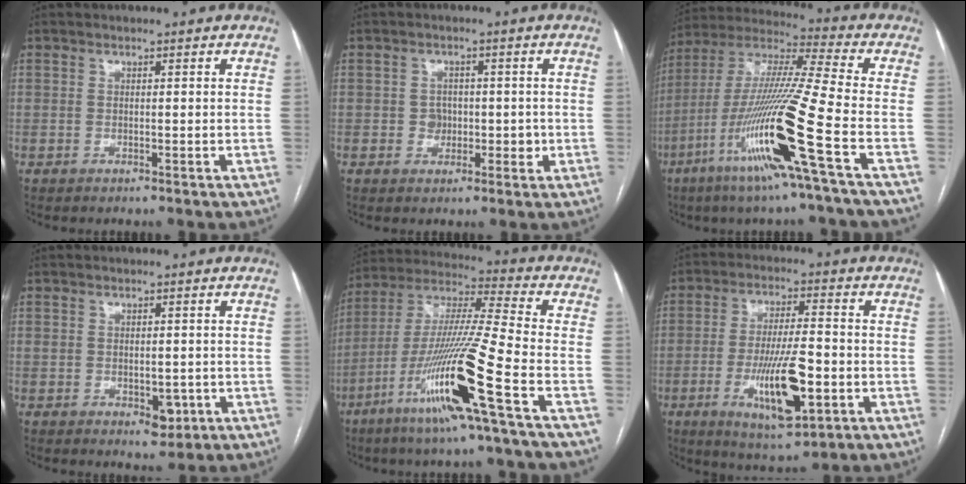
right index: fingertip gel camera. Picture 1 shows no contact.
{"total": 3.1, "force": [-0.3, 2.7, 1.6], "torque": [-0.014, 0.006, -0.003]}
{"total": 19.6, "force": [-7.8, -1.5, 18.0], "torque": [-0.373, -0.030, -0.158]}
{"total": 3.4, "force": [-0.7, 2.2, 2.5], "torque": [-0.032, 0.001, 0.001]}
{"total": 17.9, "force": [-8.0, -1.7, 16.0], "torque": [-0.328, -0.030, -0.157]}
{"total": 12.5, "force": [-3.7, 2.7, 11.6], "torque": [-0.213, -0.013, -0.055]}